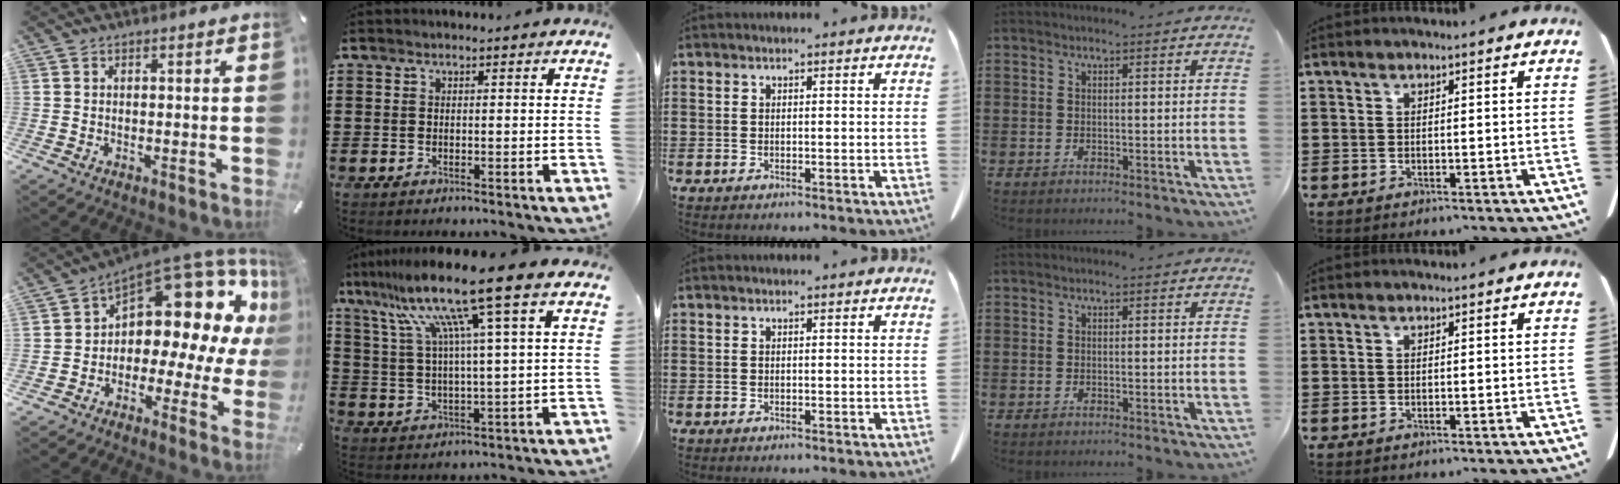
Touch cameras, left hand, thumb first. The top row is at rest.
{"thumb": {"total": 16.3, "force": [7.4, 9.2, 11.2], "torque": [-0.141, -0.075, 0.115]}, "index": {"total": 14.1, "force": [8.5, -0.4, 11.2], "torque": [-0.256, -0.027, 0.127]}}